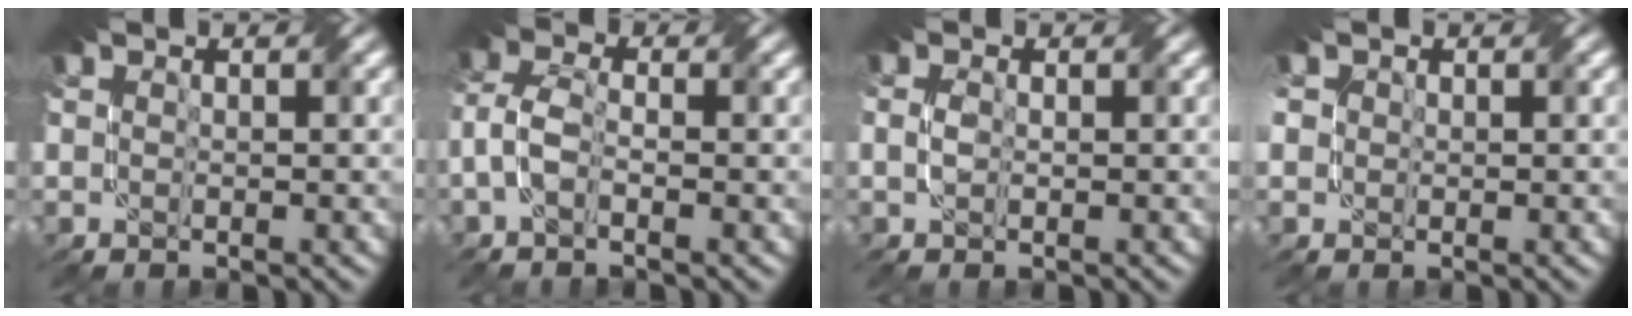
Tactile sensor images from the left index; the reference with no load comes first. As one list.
[{"total": 2.7, "force": [-1.3, 1.3, 2.0], "torque": [-0.049, 0.008, -0.036]}, {"total": 1.1, "force": [-0.4, 0.6, 0.8], "torque": [-0.020, 0.001, -0.010]}, {"total": 1.7, "force": [0.3, 1.6, 0.5], "torque": [-0.016, 0.003, 0.001]}]